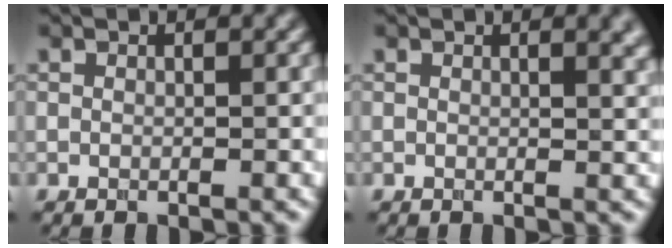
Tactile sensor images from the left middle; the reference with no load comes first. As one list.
[{"total": 2.6, "force": [1.3, 1.0, 1.9], "torque": [-0.009, 0.001, 0.016]}]